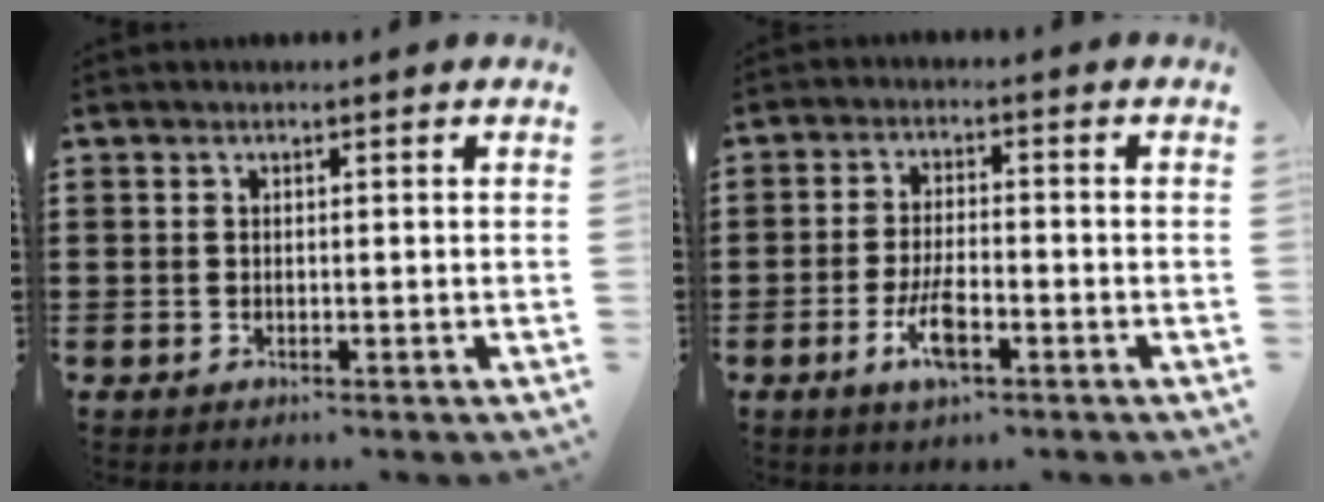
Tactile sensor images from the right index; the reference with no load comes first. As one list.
[{"total": 5.7, "force": [-2.4, 1.8, 4.8], "torque": [-0.105, -0.003, -0.048]}]